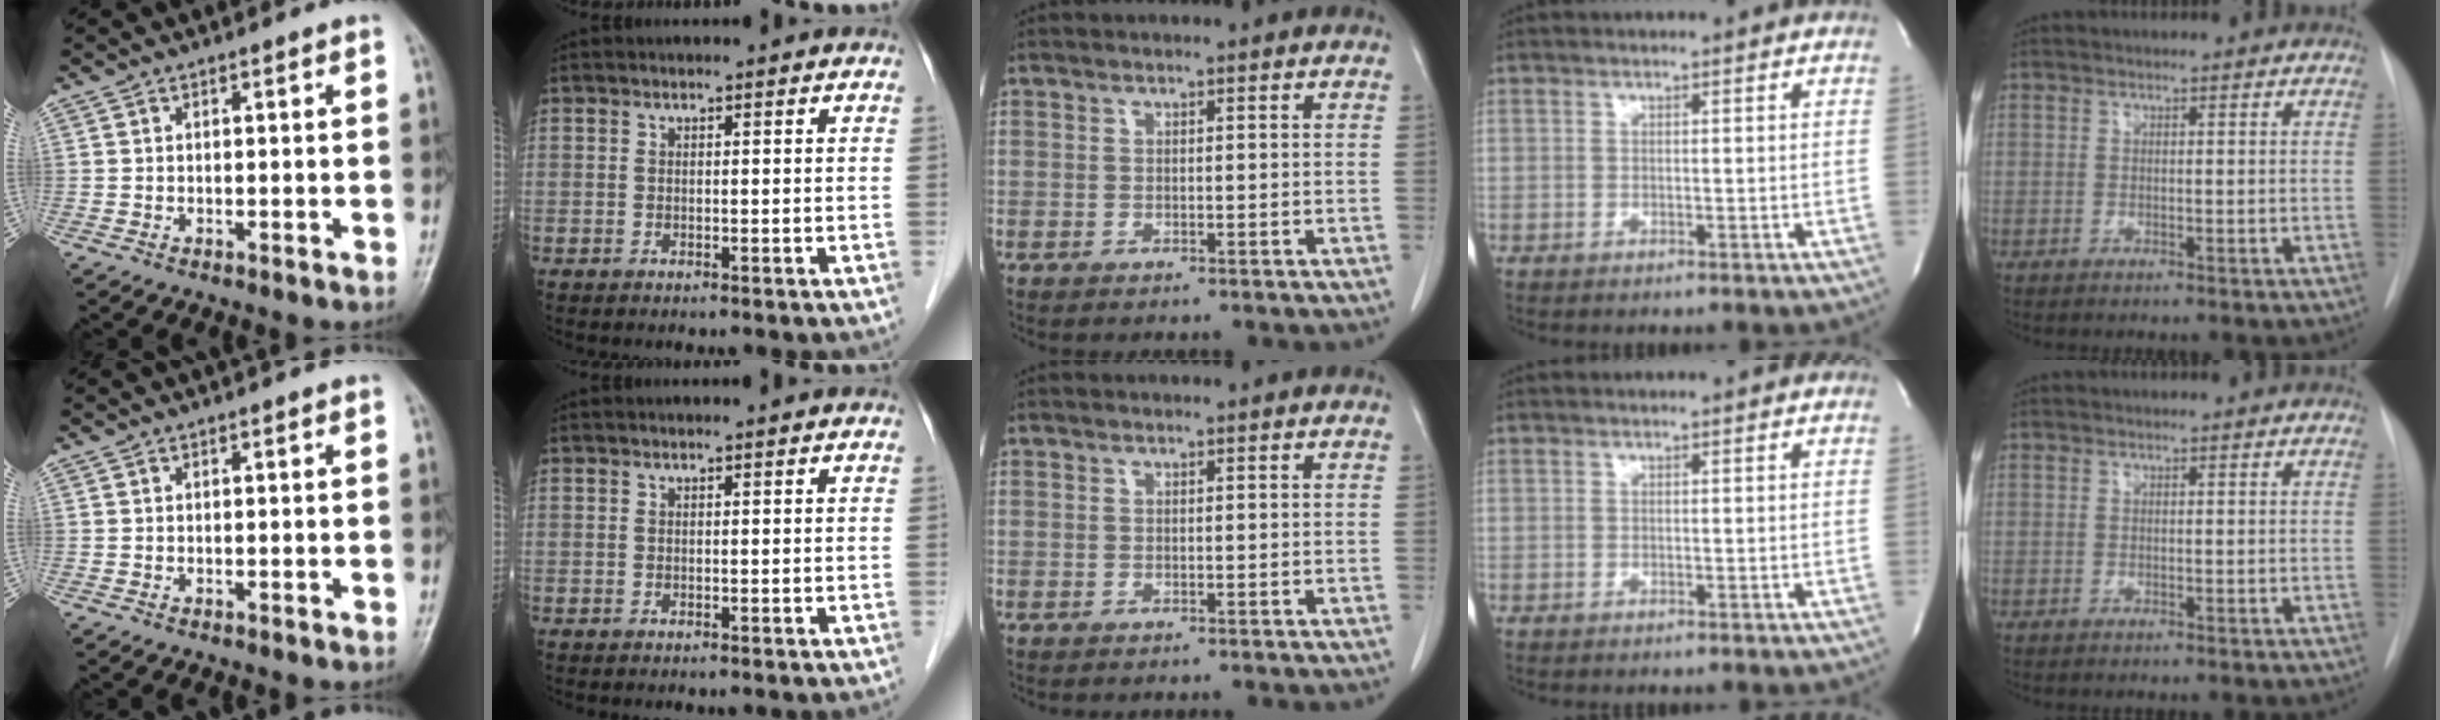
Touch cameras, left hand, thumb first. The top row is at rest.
{}